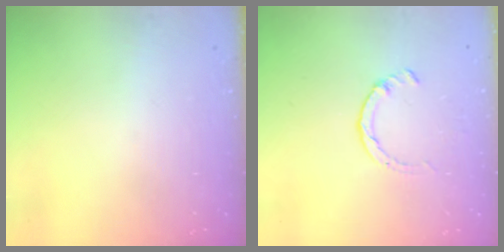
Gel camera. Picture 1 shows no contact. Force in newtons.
{"total": 1.4, "press": 1.4, "slide": 0.3}